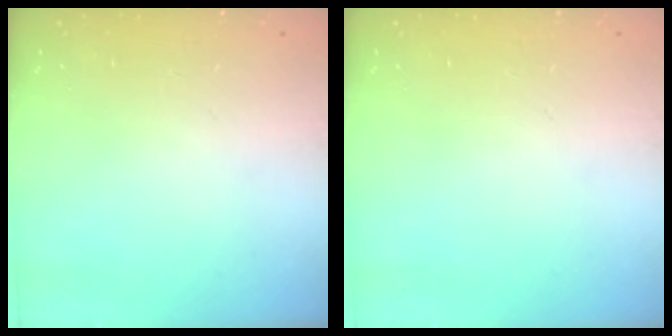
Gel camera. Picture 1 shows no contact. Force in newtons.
{"total": 0.0}